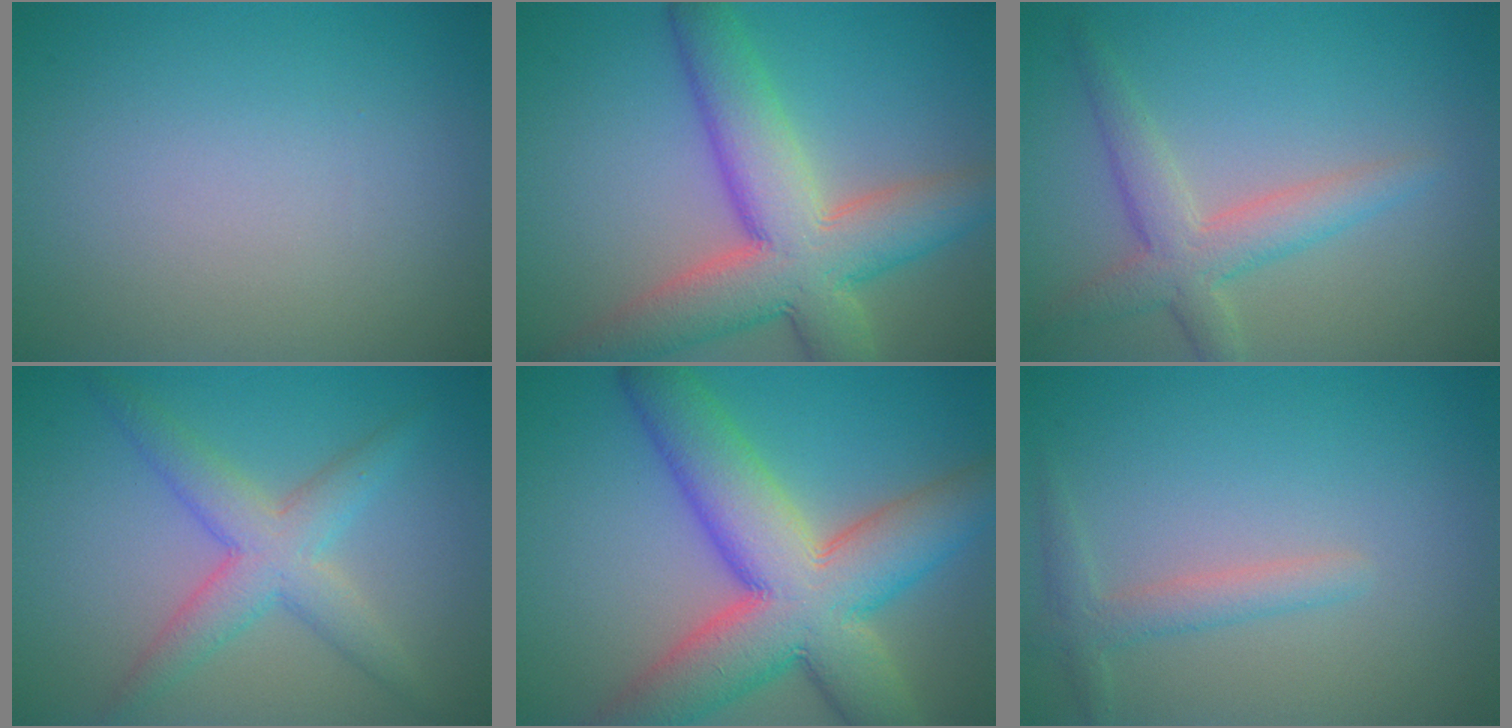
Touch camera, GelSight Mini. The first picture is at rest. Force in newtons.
{"total": 9.7, "press": 9.6, "slide": 0.7}
{"total": 3.9, "press": 3.8, "slide": 0.1}
{"total": 4.4, "press": 4.4, "slide": 0.1}
{"total": 12.4, "press": 12.3, "slide": 0.7}
{"total": 2.0, "press": 2.0, "slide": 0.1}